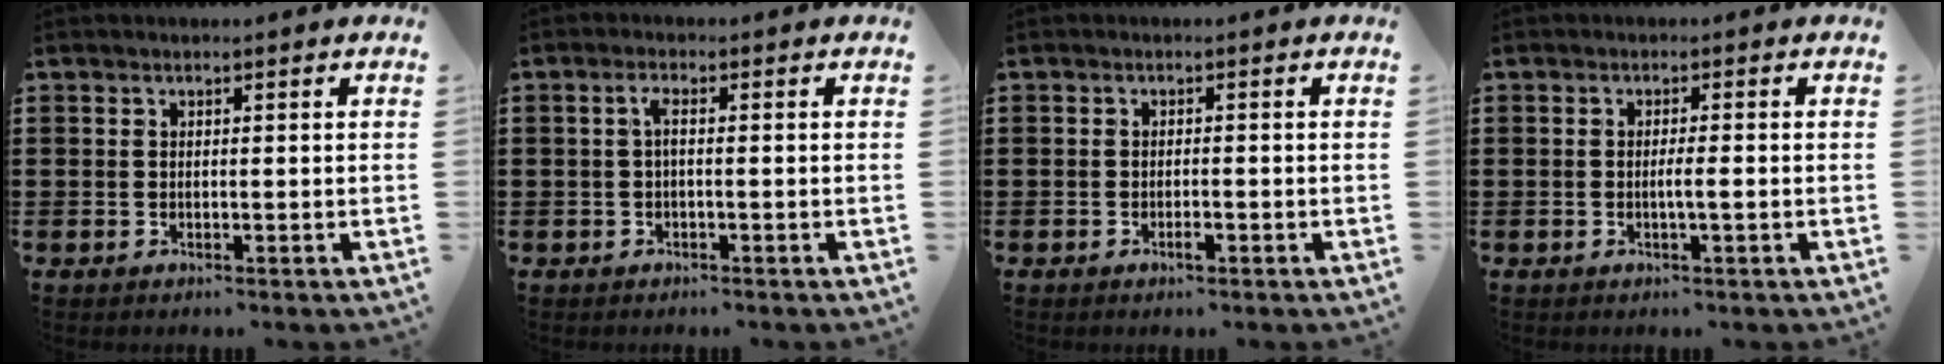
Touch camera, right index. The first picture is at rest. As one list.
[{"total": 1.7, "force": [-0.3, 0.3, 1.7], "torque": [-0.035, 0.002, -0.006]}, {"total": 1.5, "force": [-0.8, 0.4, 1.2], "torque": [-0.025, -0.003, -0.014]}, {"total": 1.9, "force": [-0.5, -0.1, 1.9], "torque": [-0.032, -0.004, -0.010]}]